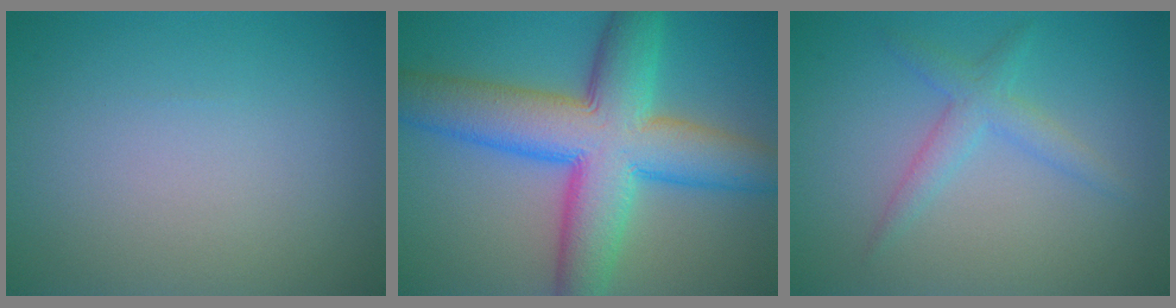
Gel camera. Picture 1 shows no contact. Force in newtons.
{"total": 11.6, "press": 11.6, "slide": 0.3}
{"total": 2.3, "press": 2.3, "slide": 0.1}